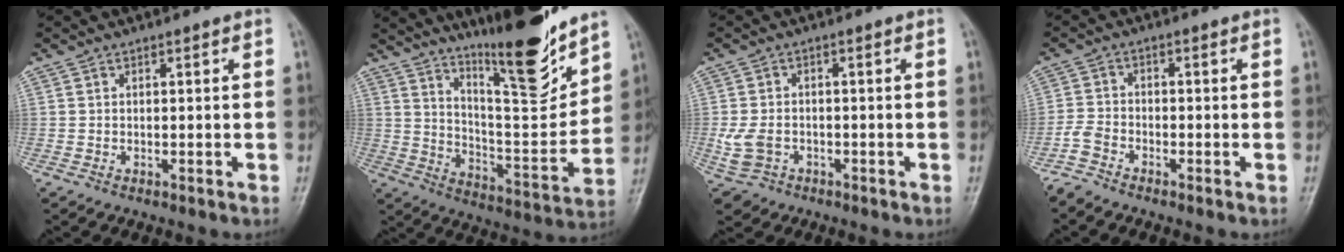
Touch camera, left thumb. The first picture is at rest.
{"total": 17.7, "force": [13.5, 2.8, 11.1], "torque": [-0.140, -0.096, 0.231]}
{"total": 4.9, "force": [-1.6, 3.8, 2.7], "torque": [-0.059, 0.007, -0.024]}
{"total": 3.2, "force": [-2.9, 1.1, 0.8], "torque": [-0.022, 0.002, -0.067]}